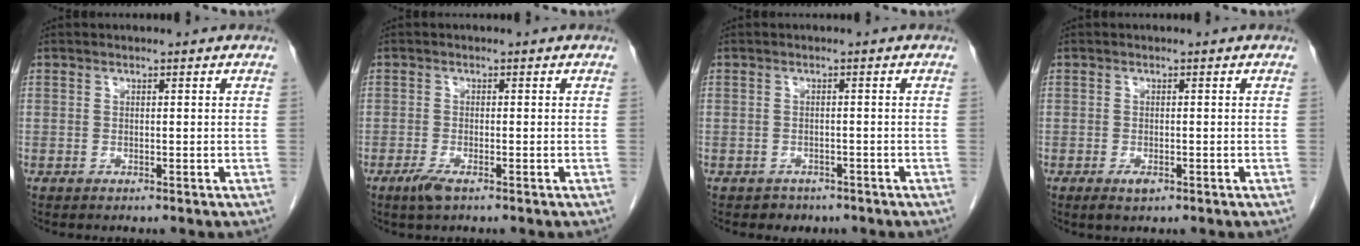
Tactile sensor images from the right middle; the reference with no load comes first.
{"total": 2.4, "force": [-1.5, 0.5, 1.7], "torque": [-0.040, -0.004, -0.031]}
{"total": 2.4, "force": [-1.8, 1.6, 0.1], "torque": [-0.010, 0.005, -0.023]}
{"total": 1.7, "force": [-0.9, 0.7, 1.3], "torque": [-0.022, -0.001, -0.011]}